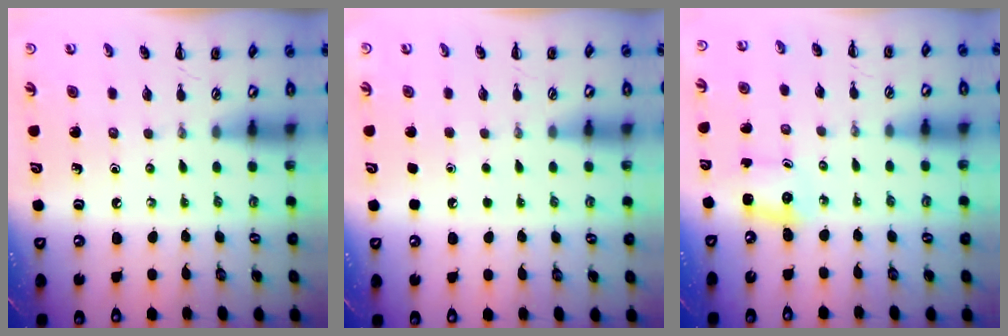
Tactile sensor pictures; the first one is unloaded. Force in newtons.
{"total": 1.6, "press": 1.6, "slide": 0.1}
{"total": 2.4, "press": 2.4, "slide": 0.6}